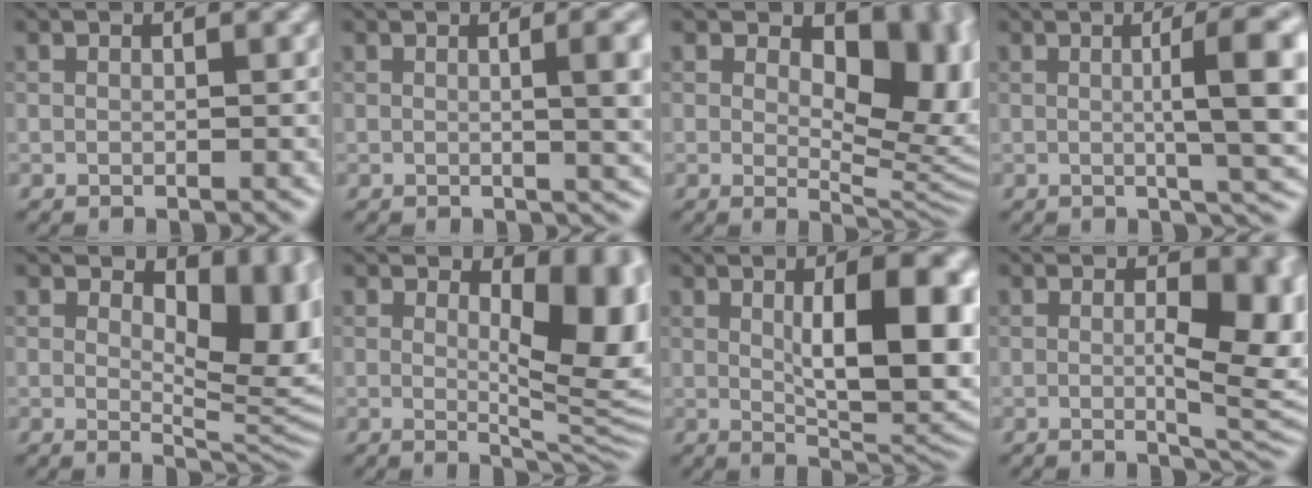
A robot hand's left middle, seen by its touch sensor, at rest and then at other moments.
{"total": 5.6, "force": [0.5, 1.8, 5.2], "torque": [-0.049, 0.009, 0.006]}
{"total": 11.1, "force": [2.9, 6.1, 8.8], "torque": [-0.110, -0.015, 0.049]}
{"total": 7.5, "force": [0.5, 1.5, 7.3], "torque": [-0.092, 0.008, 0.007]}
{"total": 7.7, "force": [2.4, 4.1, 6.1], "torque": [-0.084, -0.017, 0.036]}
{"total": 8.5, "force": [2.0, 3.6, 7.5], "torque": [-0.098, -0.016, 0.037]}
{"total": 10.5, "force": [1.4, 3.6, 9.7], "torque": [-0.130, -0.004, 0.030]}
{"total": 8.1, "force": [0.1, 3.2, 7.4], "torque": [-0.093, -0.007, 0.006]}